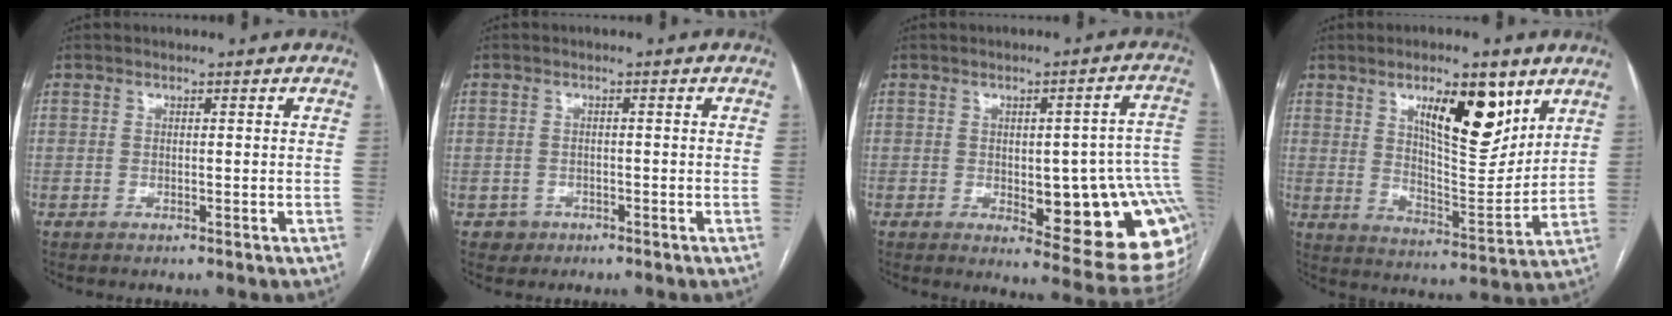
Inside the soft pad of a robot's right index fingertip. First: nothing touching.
{"total": 2.2, "force": [-1.0, 1.9, -0.1], "torque": [0.006, 0.009, -0.016]}
{"total": 19.6, "force": [-2.8, 5.7, 18.5], "torque": [-0.132, 0.017, -0.014]}
{"total": 13.6, "force": [7.1, 4.1, 10.8], "torque": [-0.168, -0.007, 0.121]}